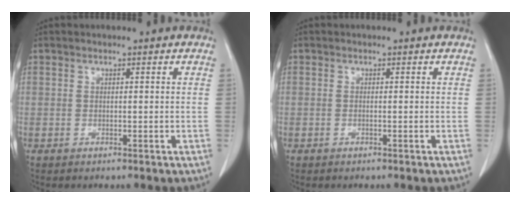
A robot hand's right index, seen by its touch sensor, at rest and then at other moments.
{"total": 0.0}